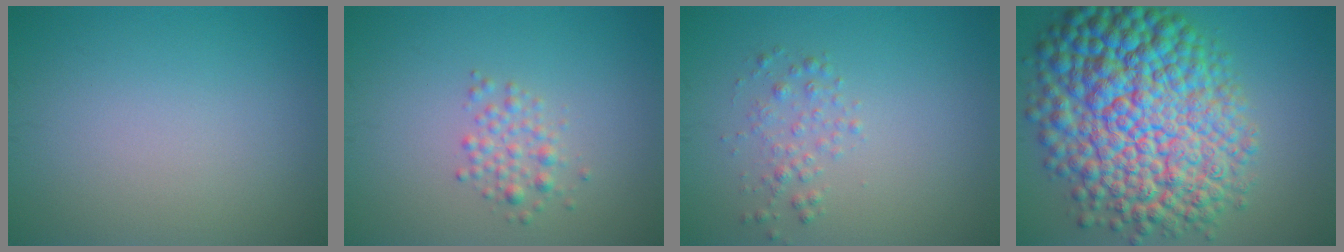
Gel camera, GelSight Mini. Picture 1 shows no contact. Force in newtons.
{"total": 1.9, "press": 1.9, "slide": 0.1}
{"total": 1.6, "press": 1.6, "slide": 0.0}
{"total": 15.6, "press": 15.6, "slide": 0.2}